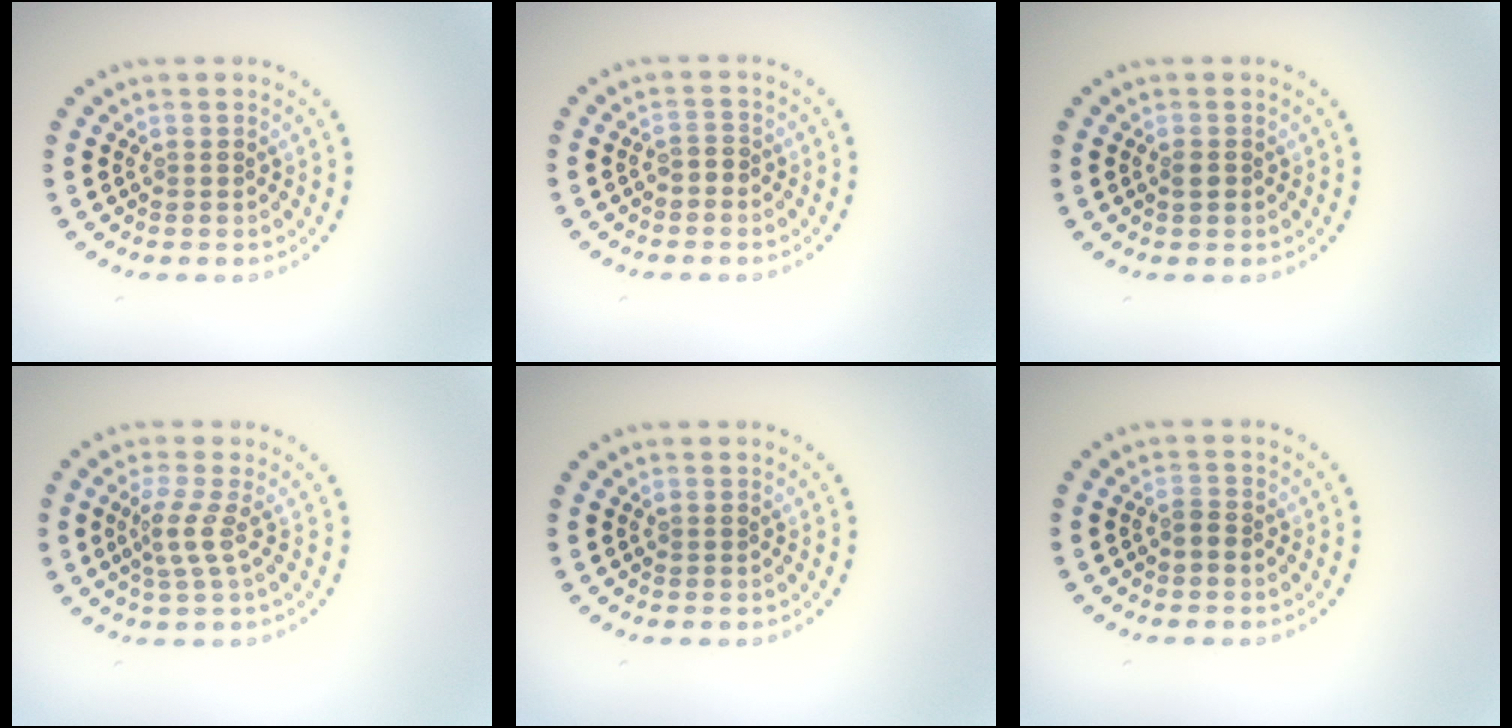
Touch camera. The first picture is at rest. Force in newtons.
{"total": 1.0, "press": 0.9, "slide": 0.3}
{"total": 0.9, "press": 0.8, "slide": 0.3}
{"total": 2.2, "press": 1.4, "slide": 1.6}
{"total": 0.0}
{"total": 1.1, "press": 0.9, "slide": 0.7}